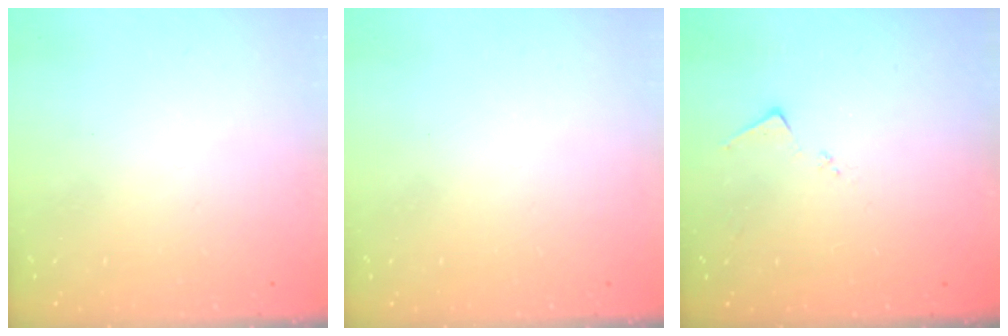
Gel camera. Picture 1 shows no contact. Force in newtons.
{"total": 0.0}
{"total": 7.6, "press": 7.6, "slide": 0.2}